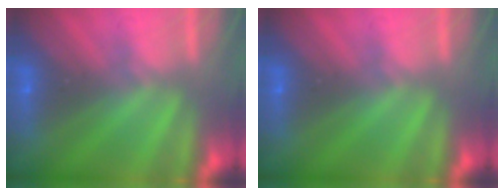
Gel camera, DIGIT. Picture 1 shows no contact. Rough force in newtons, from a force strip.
{"total": 0.0}